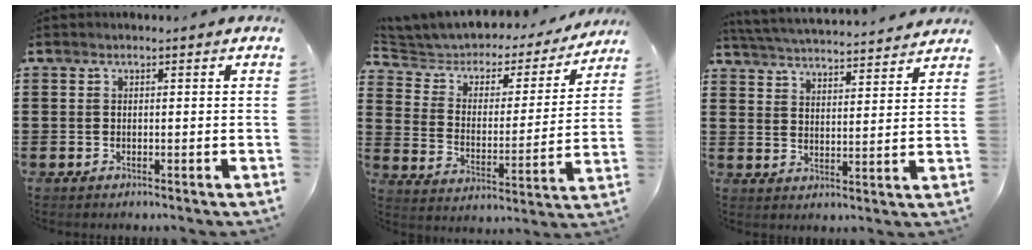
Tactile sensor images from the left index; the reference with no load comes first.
{"total": 3.7, "force": [2.9, 2.2, 0.7], "torque": [-0.040, -0.026, 0.039]}
{"total": 4.5, "force": [4.4, -0.4, 0.5], "torque": [-0.032, -0.034, 0.074]}